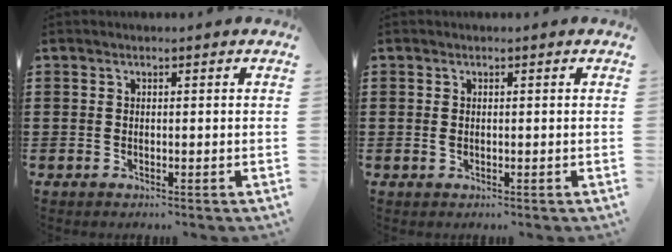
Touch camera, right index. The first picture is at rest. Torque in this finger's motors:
{"motor_torque": [0.64, 0.58, 0.03, 0.03]}